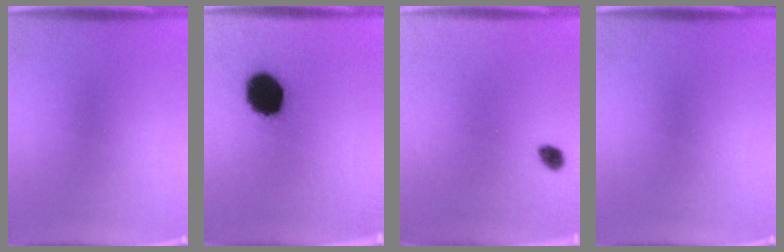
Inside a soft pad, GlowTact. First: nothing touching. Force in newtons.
{"total": 15.6}
{"total": 2.2}
{"total": 0.0}